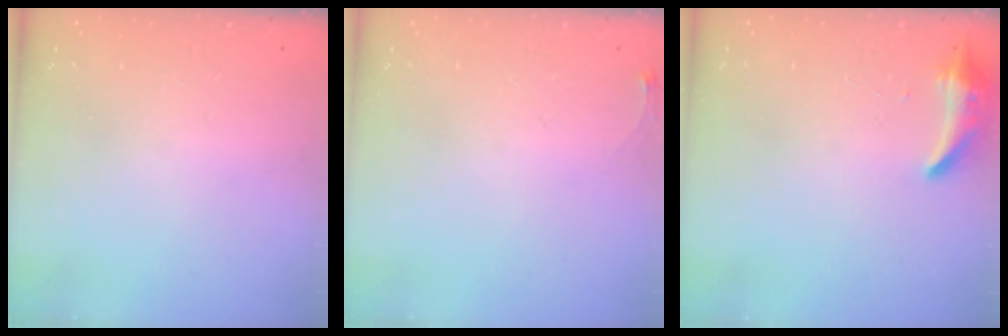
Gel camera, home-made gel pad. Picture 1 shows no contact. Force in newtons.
{"total": 3.6, "press": 3.5, "slide": 0.4}
{"total": 7.7, "press": 7.6, "slide": 0.7}